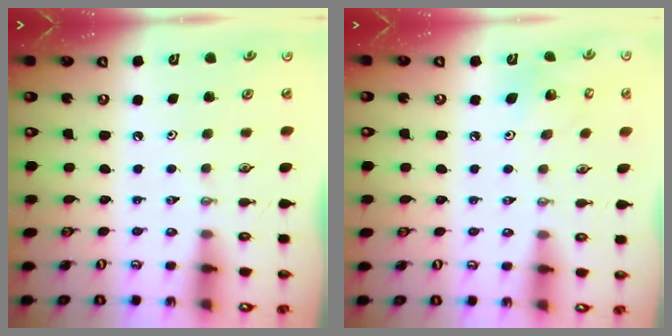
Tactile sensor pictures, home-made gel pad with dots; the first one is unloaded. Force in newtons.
{"total": 6.0, "press": 5.5, "slide": 2.4}